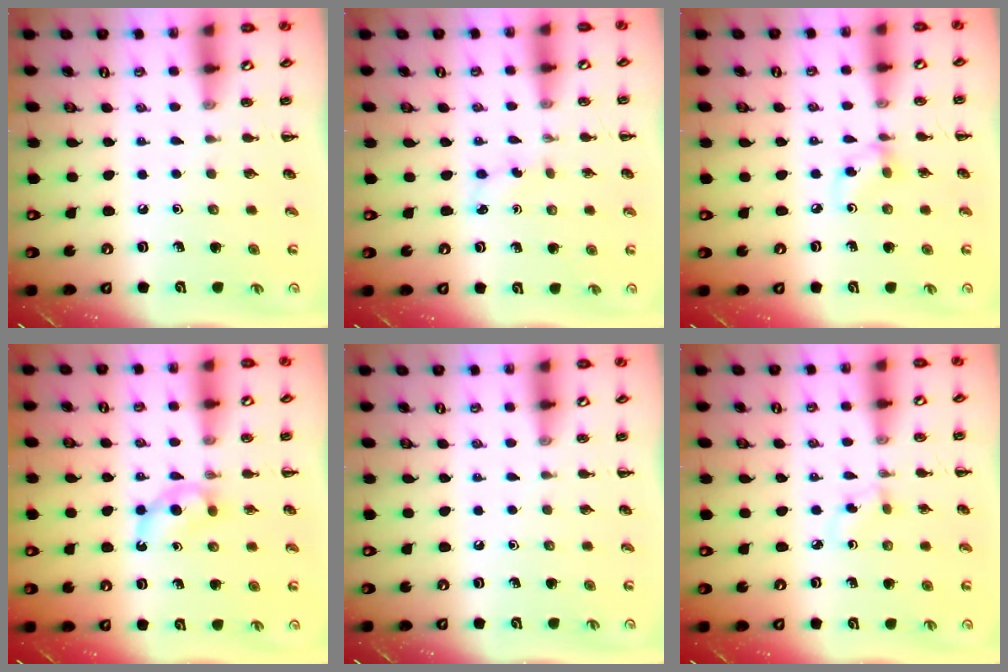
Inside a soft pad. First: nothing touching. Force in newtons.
{"total": 2.6, "press": 2.5, "slide": 0.8}
{"total": 4.6, "press": 4.5, "slide": 0.5}
{"total": 4.7, "press": 4.4, "slide": 1.8}
{"total": 0.0}
{"total": 2.6, "press": 2.4, "slide": 1.0}